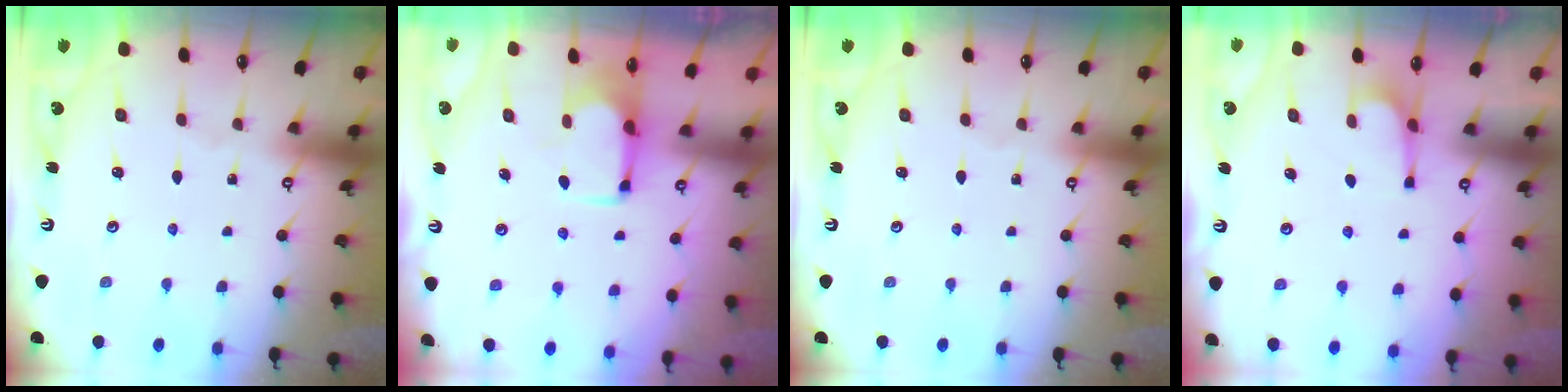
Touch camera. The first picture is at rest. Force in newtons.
{"total": 1.6, "press": 1.5, "slide": 0.6}
{"total": 0.0}
{"total": 2.1, "press": 1.9, "slide": 0.8}